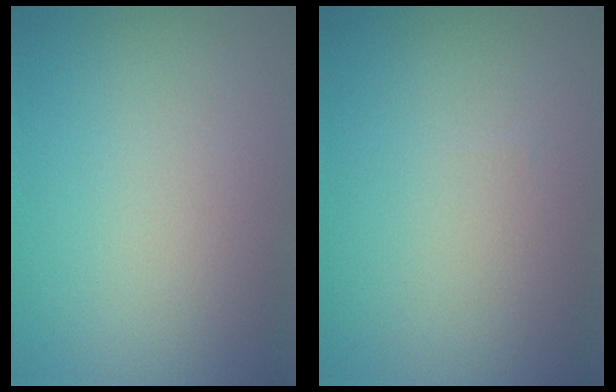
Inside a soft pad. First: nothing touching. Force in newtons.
{"total": 0.0}